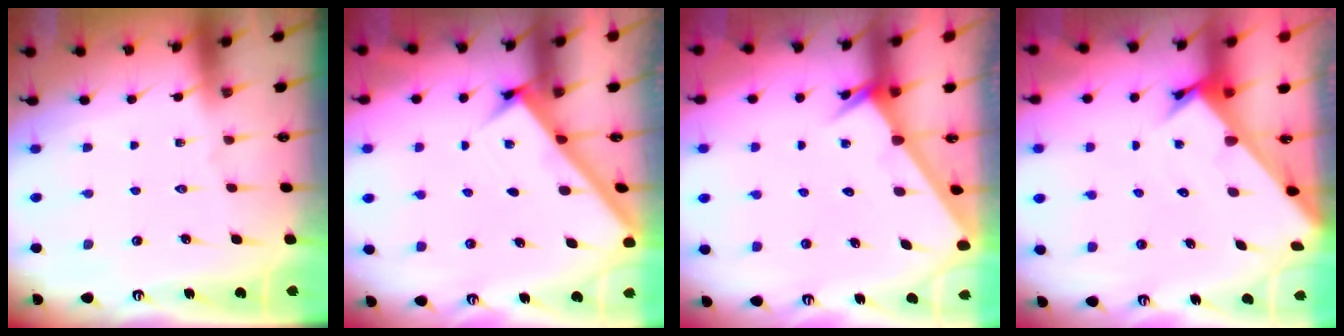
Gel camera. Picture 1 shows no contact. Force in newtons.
{"total": 2.9, "press": 2.9, "slide": 0.1}
{"total": 2.6, "press": 2.6, "slide": 0.0}
{"total": 2.8, "press": 2.8, "slide": 0.1}